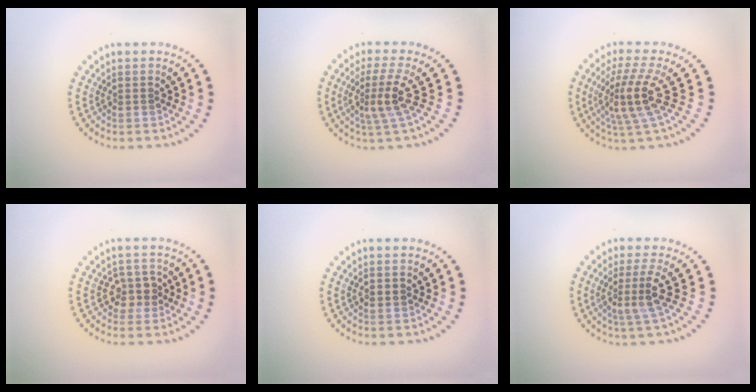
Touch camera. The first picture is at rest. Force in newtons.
{"total": 3.3, "press": 2.4, "slide": 2.2}
{"total": 4.4, "press": 3.2, "slide": 3.0}
{"total": 2.4, "press": 2.2, "slide": 0.8}
{"total": 1.3, "press": 1.2, "slide": 0.1}
{"total": 3.1, "press": 2.2, "slide": 2.2}